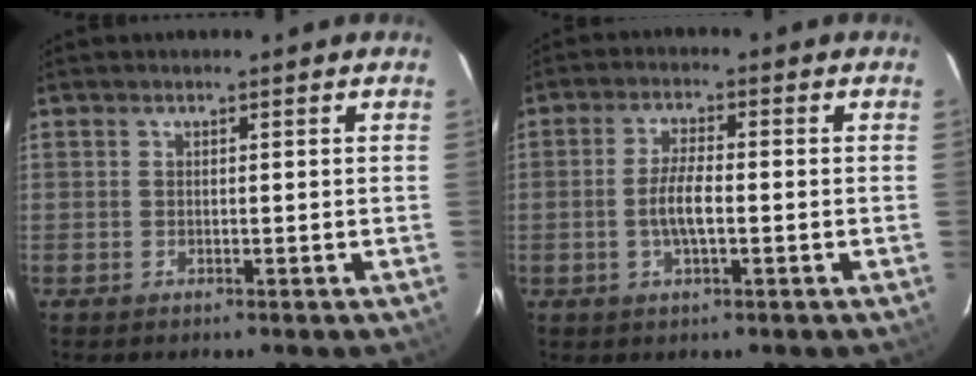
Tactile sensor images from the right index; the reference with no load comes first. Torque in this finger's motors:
{"motor_torque": [0.17, -0.10, 0.33, 0.09]}